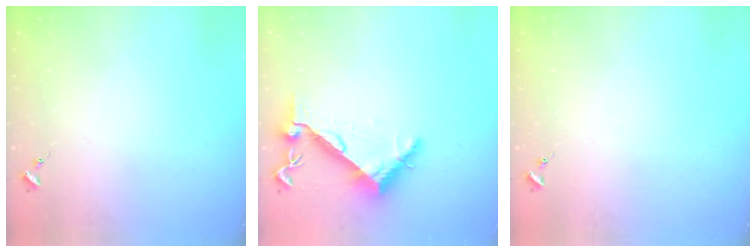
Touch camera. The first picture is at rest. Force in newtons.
{"total": 6.4, "press": 6.4, "slide": 0.5}
{"total": 0.0}